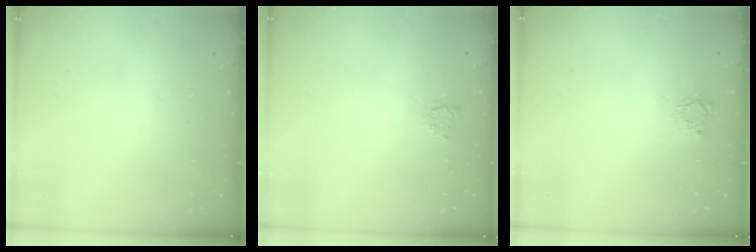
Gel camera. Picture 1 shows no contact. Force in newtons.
{"total": 2.4, "press": 2.4, "slide": 0.3}
{"total": 2.8, "press": 2.7, "slide": 0.4}